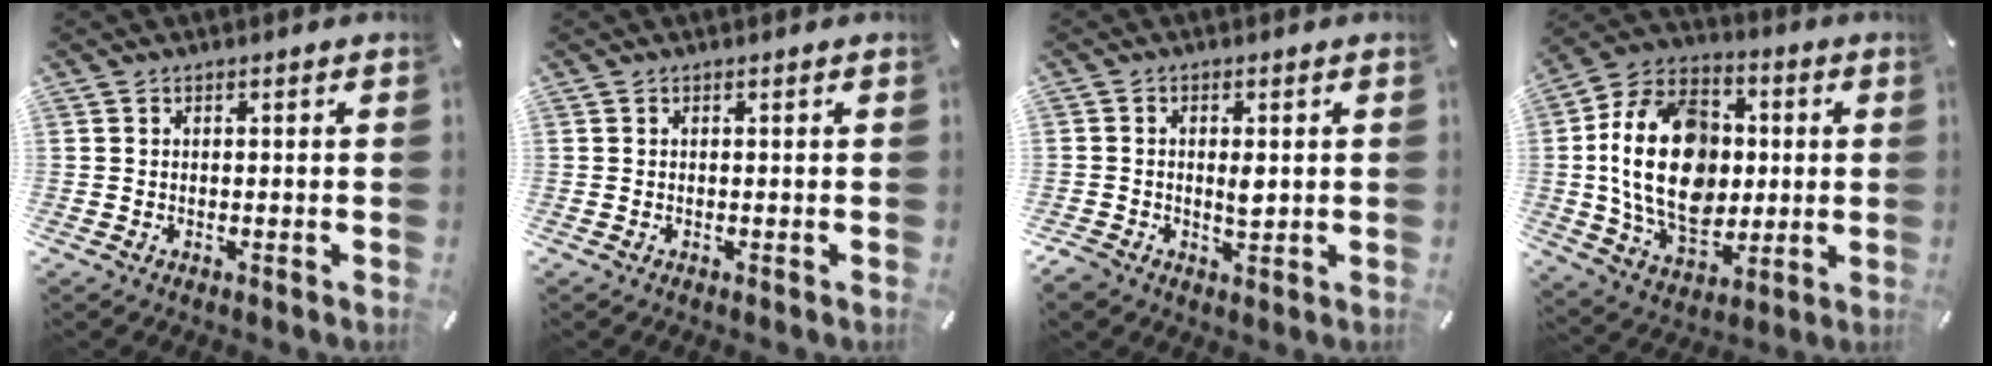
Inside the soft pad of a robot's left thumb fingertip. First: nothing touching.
{"total": 0.0}
{"total": 3.7, "force": [0.1, 2.8, 2.4], "torque": [-0.046, -0.002, -0.002]}
{"total": 22.7, "force": [0.1, 16.7, 15.4], "torque": [-0.316, 0.001, 0.003]}